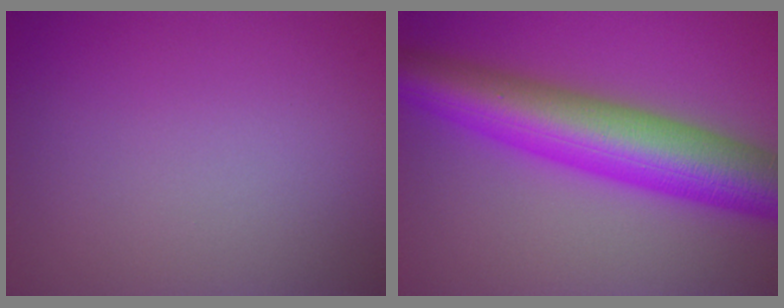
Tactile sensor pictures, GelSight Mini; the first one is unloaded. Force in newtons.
{"total": 10.8, "press": 10.8, "slide": 0.2}